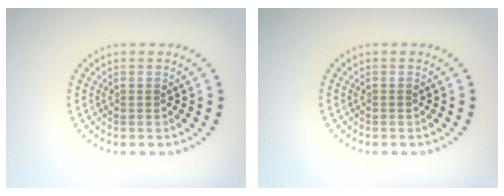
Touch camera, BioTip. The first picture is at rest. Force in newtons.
{"total": 0.0}